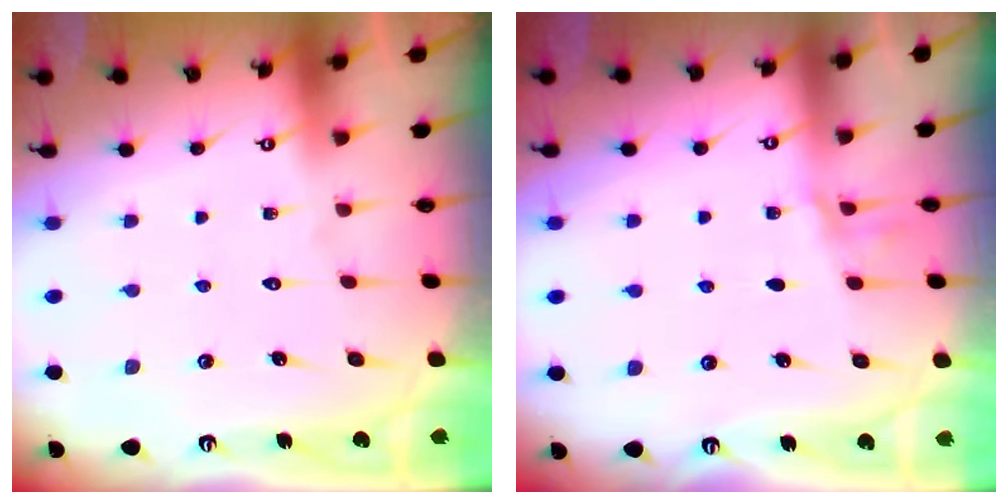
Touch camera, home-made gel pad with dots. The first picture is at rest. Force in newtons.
{"total": 1.3, "press": 1.2, "slide": 0.3}